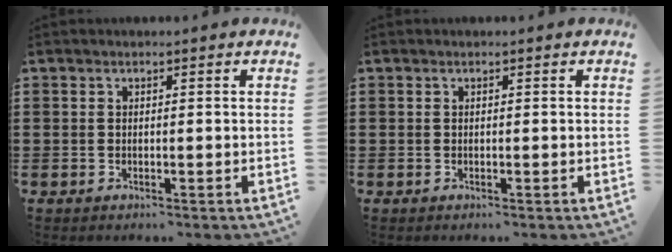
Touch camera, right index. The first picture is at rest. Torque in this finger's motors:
{"motor_torque": [-0.12, 0.88, 0.00, 0.01]}